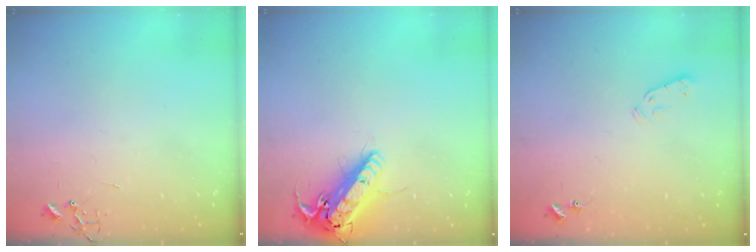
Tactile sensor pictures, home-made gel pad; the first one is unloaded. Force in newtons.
{"total": 16.5, "press": 16.3, "slide": 3.0}
{"total": 3.8, "press": 3.7, "slide": 0.7}